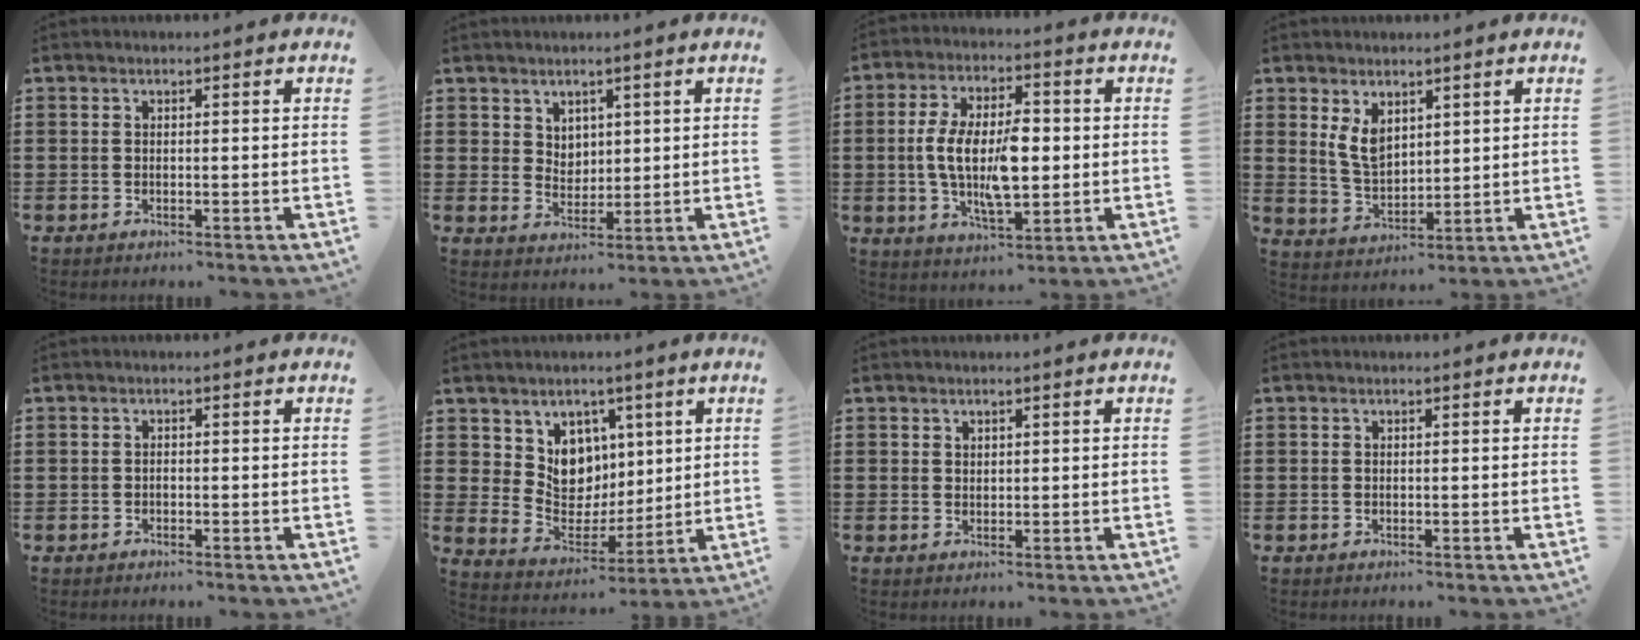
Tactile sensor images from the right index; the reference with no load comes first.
{"total": 3.6, "force": [2.4, 2.6, 0.4], "torque": [-0.020, 0.006, 0.044]}
{"total": 11.1, "force": [-0.2, 4.8, 10.1], "torque": [-0.217, -0.001, -0.009]}
{"total": 5.5, "force": [2.6, 3.6, 3.2], "torque": [-0.081, 0.004, 0.048]}
{"total": 0.5, "force": [-0.3, 0.2, 0.3], "torque": [-0.009, -0.002, -0.007]}
{"total": 7.8, "force": [3.7, 6.7, 1.5], "torque": [-0.051, -0.033, 0.071]}
{"total": 1.1, "force": [0.9, 0.6, 0.2], "torque": [-0.004, 0.002, 0.018]}
{"total": 0.0}